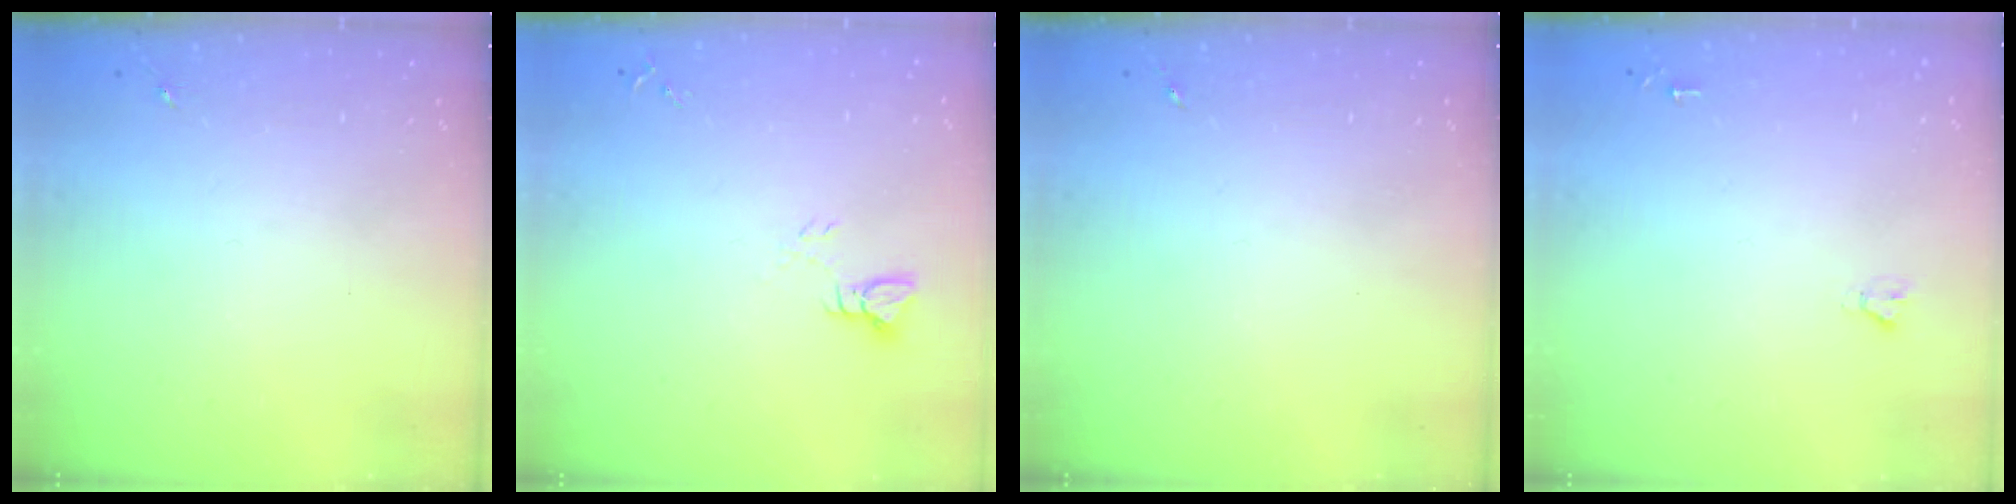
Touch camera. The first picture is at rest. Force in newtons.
{"total": 3.5, "press": 3.5, "slide": 0.2}
{"total": 0.0}
{"total": 1.6, "press": 1.6, "slide": 0.2}